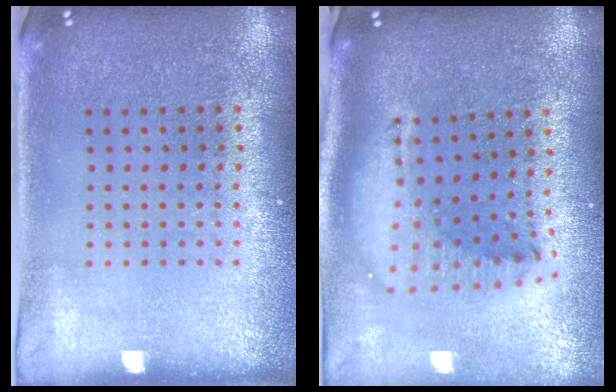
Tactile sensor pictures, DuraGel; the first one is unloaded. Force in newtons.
{"total": 2.0, "press": 1.6, "slide": 1.2}